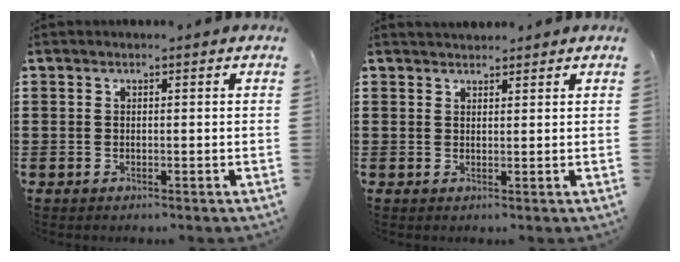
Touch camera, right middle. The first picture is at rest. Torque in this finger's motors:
{"motor_torque": [0.27, -0.33, 0.15, -0.01]}